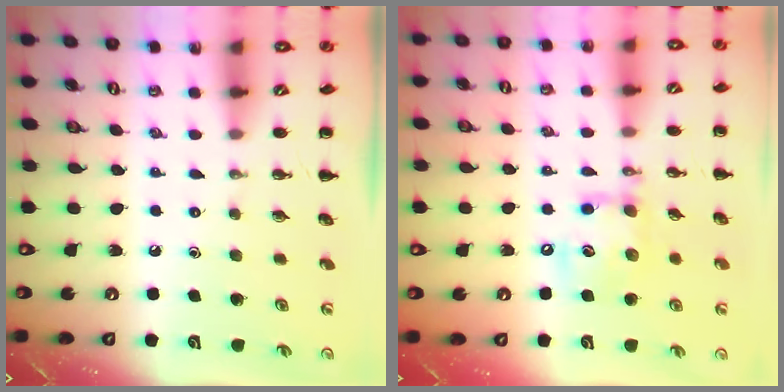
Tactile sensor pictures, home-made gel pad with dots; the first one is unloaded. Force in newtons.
{"total": 12.6, "press": 12.5, "slide": 1.9}